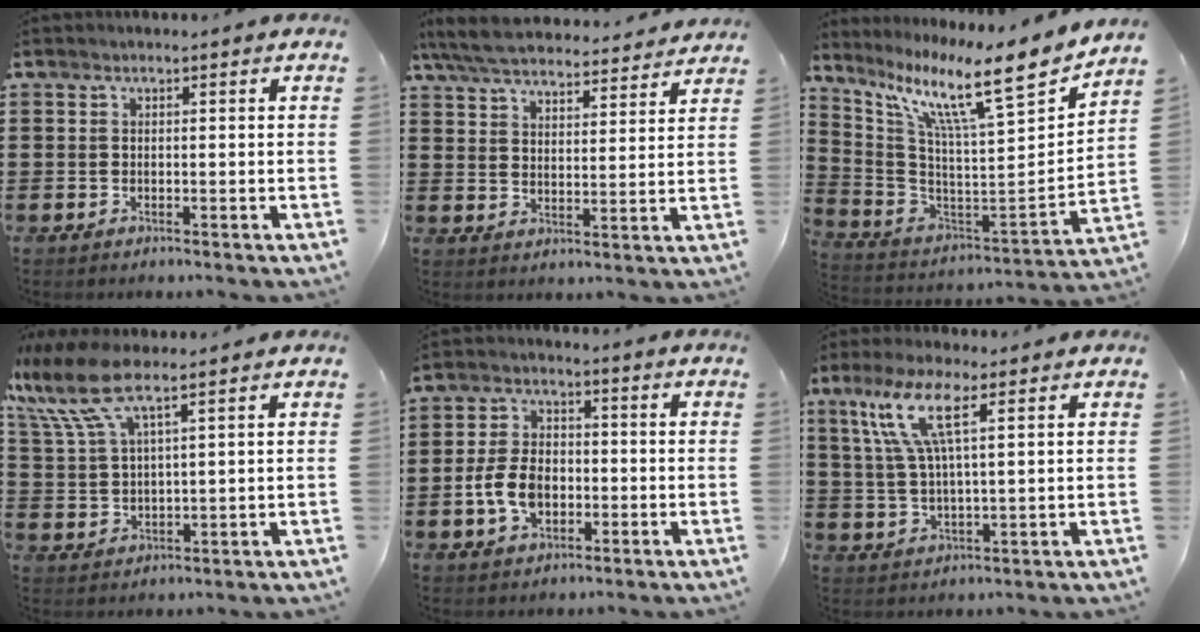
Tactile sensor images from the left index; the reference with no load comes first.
{"total": 6.6, "force": [6.2, 1.0, 2.0], "torque": [-0.065, -0.030, 0.110]}
{"total": 12.3, "force": [8.9, 0.7, 8.5], "torque": [-0.173, -0.075, 0.132]}
{"total": 9.4, "force": [6.2, 2.7, 6.5], "torque": [-0.165, -0.023, 0.107]}
{"total": 7.2, "force": [-2.0, 4.8, 5.1], "torque": [-0.126, 0.002, -0.043]}
{"total": 8.8, "force": [4.4, 1.9, 7.4], "torque": [-0.164, 0.004, 0.076]}